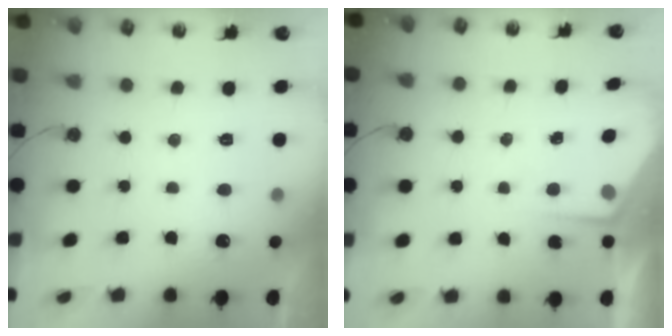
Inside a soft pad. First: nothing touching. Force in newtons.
{"total": 2.8, "press": 2.8, "slide": 0.4}